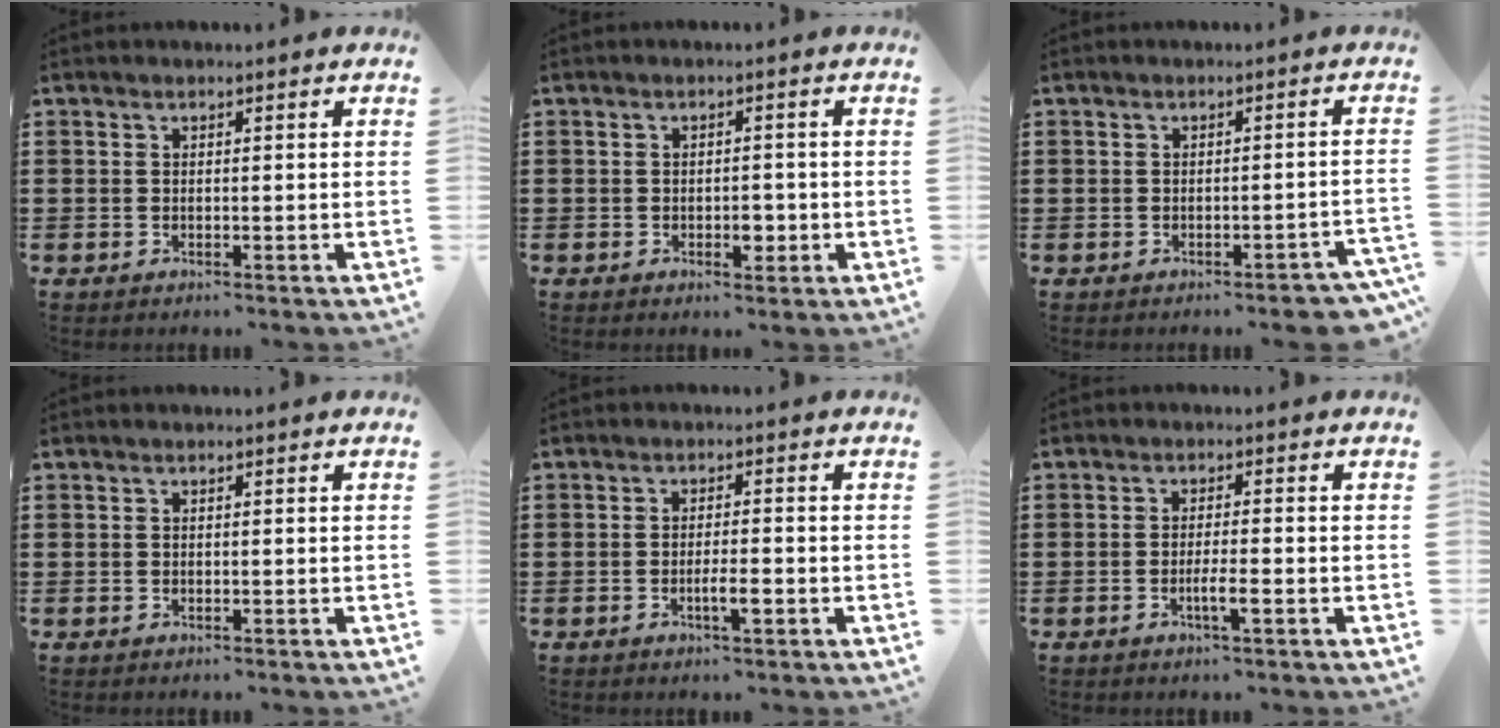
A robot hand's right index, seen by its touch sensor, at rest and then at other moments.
{"total": 2.9, "force": [-0.9, 1.5, 2.3], "torque": [-0.034, 0.000, -0.018]}
{"total": 2.4, "force": [-2.2, 0.7, 0.8], "torque": [-0.015, 0.002, -0.045]}
{"total": 0.0}
{"total": 3.0, "force": [-1.3, 0.5, 2.7], "torque": [-0.046, 0.001, -0.023]}
{"total": 3.1, "force": [-1.4, 0.2, 2.8], "torque": [-0.048, 0.000, -0.025]}